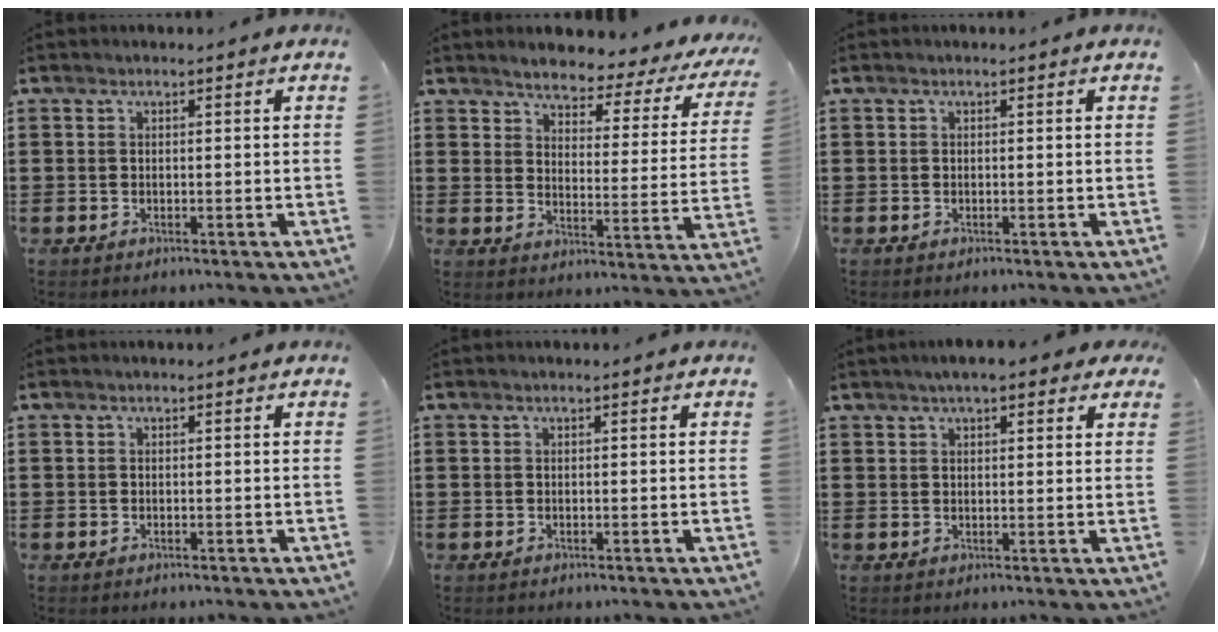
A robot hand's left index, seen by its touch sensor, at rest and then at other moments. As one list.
[{"total": 3.6, "force": [3.3, 0.9, 1.2], "torque": [-0.038, -0.027, 0.047]}, {"total": 0.0}, {"total": 0.0}, {"total": 0.0}, {"total": 3.5, "force": [2.5, 0.8, 2.3], "torque": [-0.052, 0.005, 0.043]}]